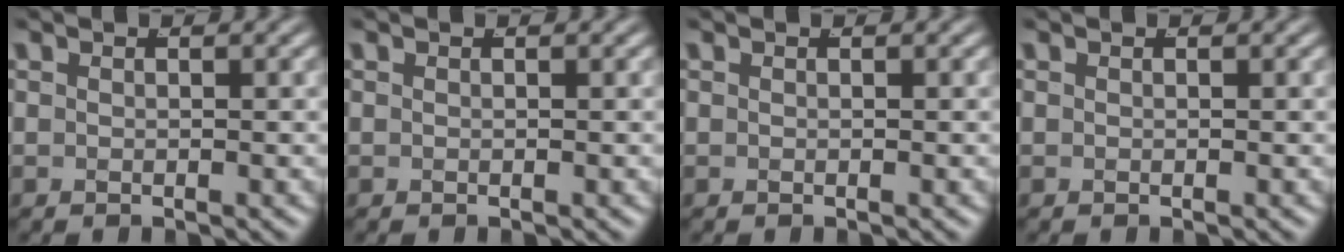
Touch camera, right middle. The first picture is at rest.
{"total": 0.0}
{"total": 0.0}
{"total": 0.0}